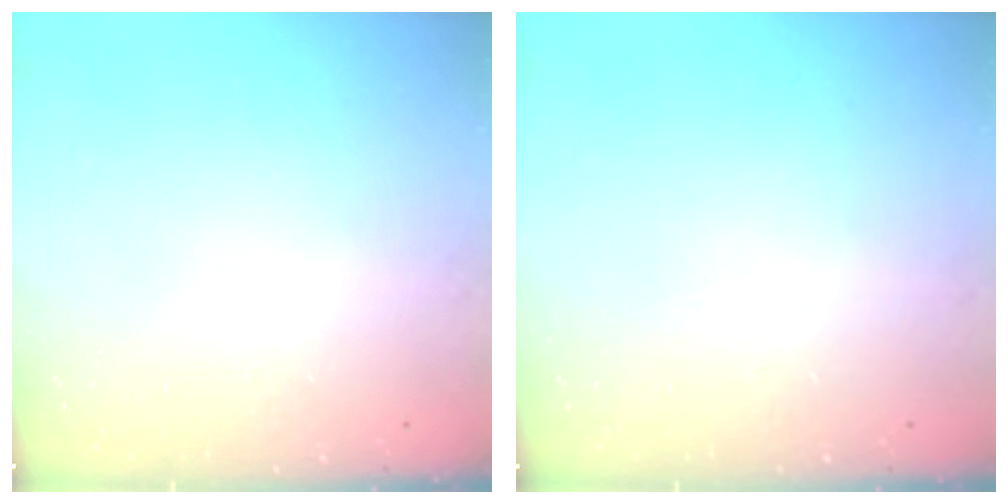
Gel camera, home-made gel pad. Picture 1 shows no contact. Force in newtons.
{"total": 0.0}